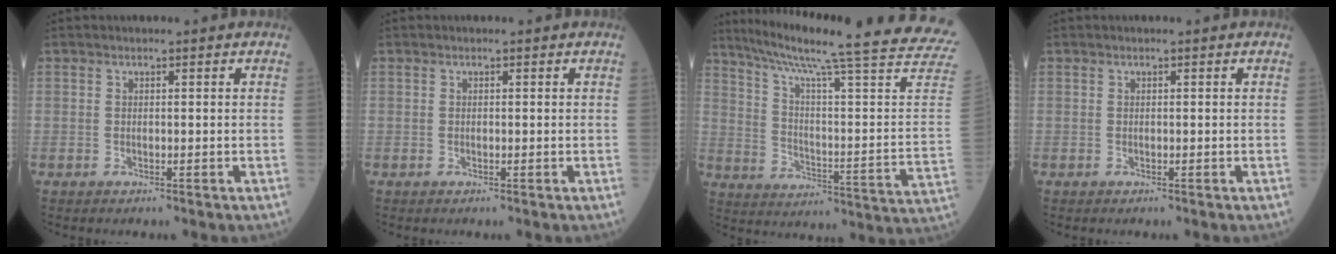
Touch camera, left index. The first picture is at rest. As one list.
[{"total": 0.0}, {"total": 27.6, "force": [23.0, -2.0, 15.1], "torque": [-0.239, -0.101, 0.300]}, {"total": 0.0}]